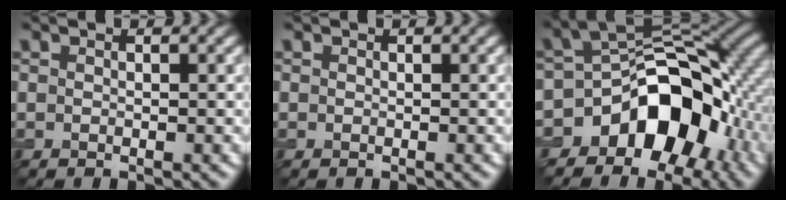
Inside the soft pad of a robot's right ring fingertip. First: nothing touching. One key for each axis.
{"total": 0.0}
{"total": 11.9, "fx": -5.1, "fy": 7.6, "fz": 7.6, "tx": -0.091, "ty": 0.009, "tz": -0.098}